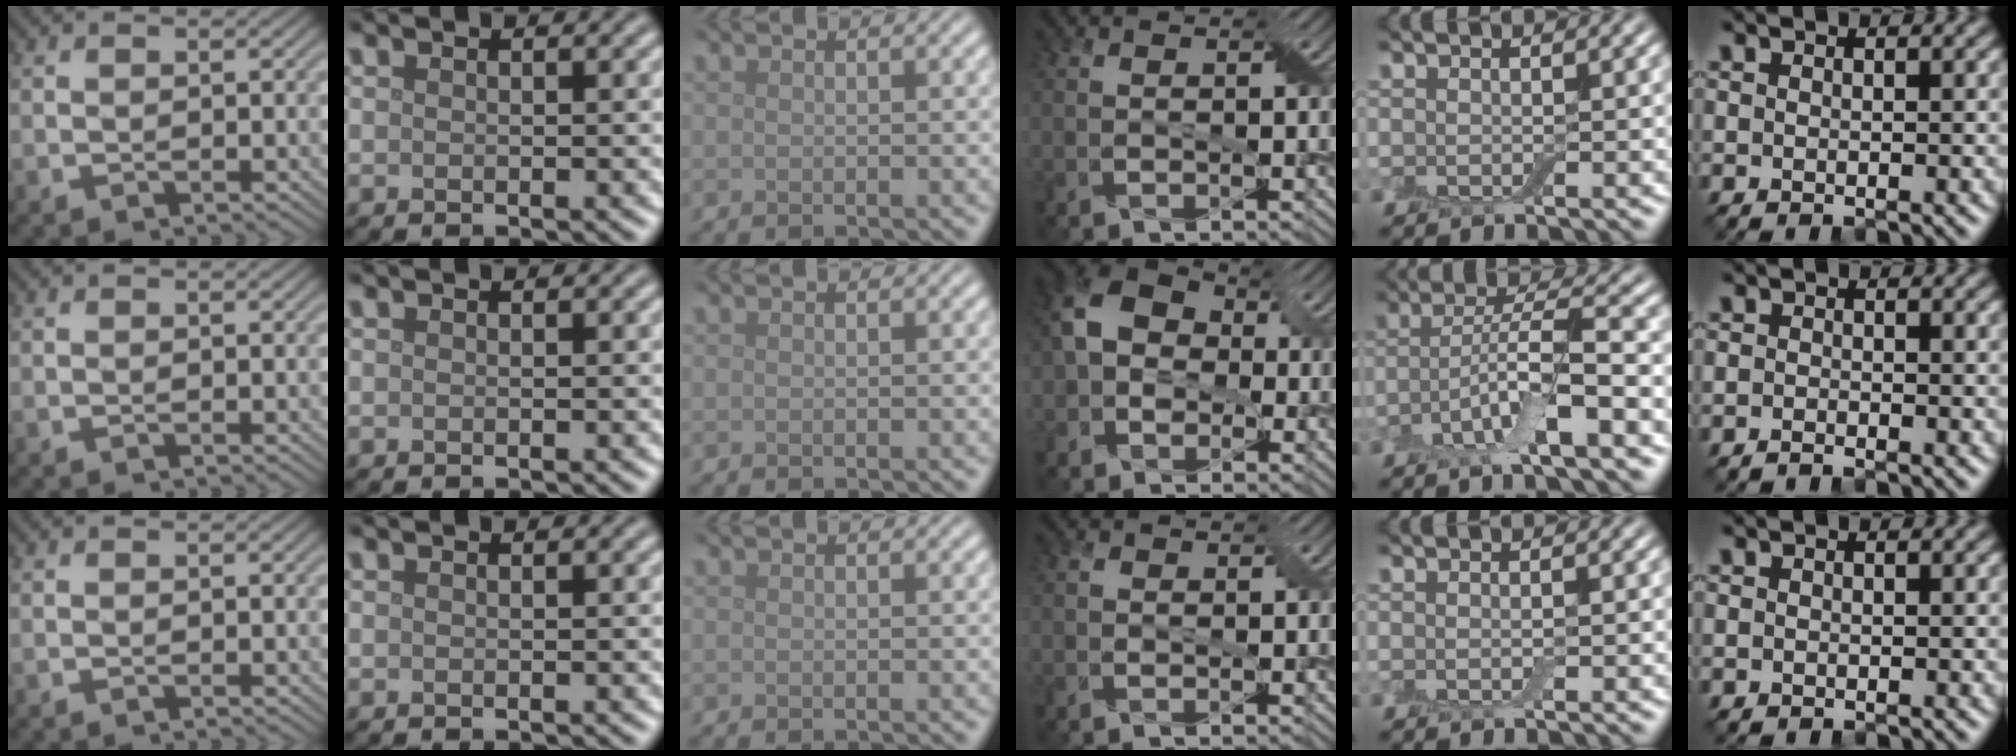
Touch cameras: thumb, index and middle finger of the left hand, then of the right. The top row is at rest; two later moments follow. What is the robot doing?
{"motion": "wipe", "object": "dish"}